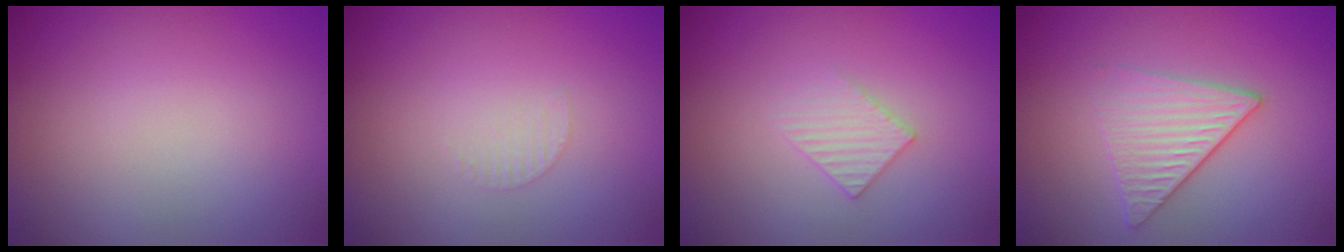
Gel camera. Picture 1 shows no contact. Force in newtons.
{"total": 0.8, "press": 0.8, "slide": 0.2}
{"total": 1.9, "press": 1.9, "slide": 0.2}
{"total": 3.3, "press": 2.9, "slide": 1.5}